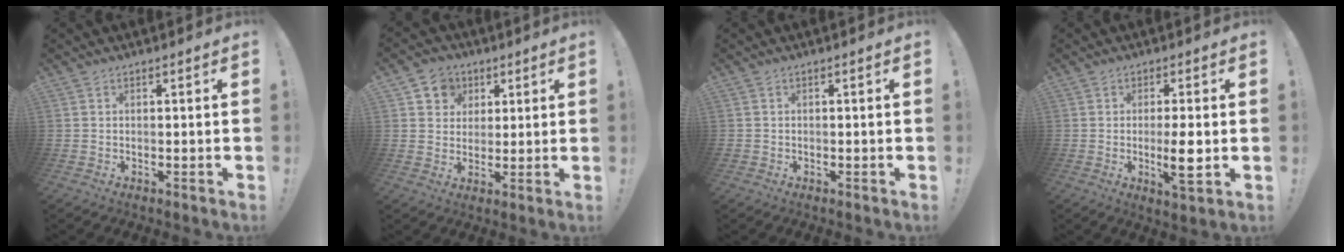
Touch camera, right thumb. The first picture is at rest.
{"total": 7.3, "force": [2.6, 6.7, 1.5], "torque": [-0.028, -0.013, 0.056]}
{"total": 0.9, "force": [-0.2, 0.8, 0.2], "torque": [-0.003, 0.002, -0.004]}
{"total": 7.0, "force": [-1.2, 0.7, 6.9], "torque": [-0.104, -0.012, -0.022]}